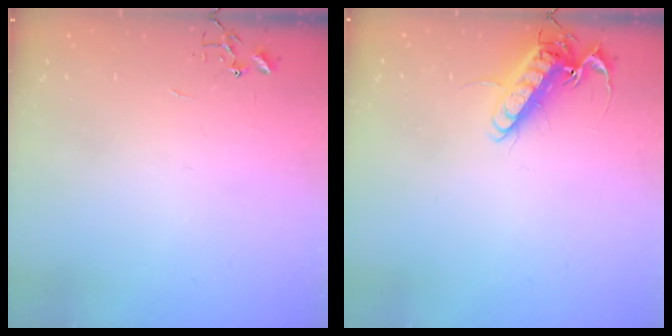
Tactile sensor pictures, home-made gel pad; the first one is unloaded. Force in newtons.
{"total": 13.4, "press": 13.2, "slide": 2.1}